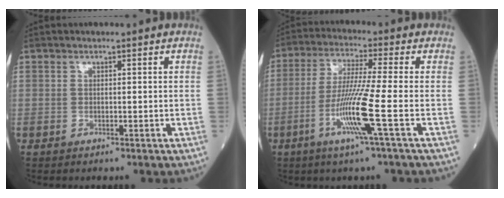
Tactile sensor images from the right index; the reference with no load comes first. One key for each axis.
{"total": 9.7, "fx": -3.4, "fy": -1.7, "fz": 9.0, "tx": -0.179, "ty": -0.018, "tz": -0.070}